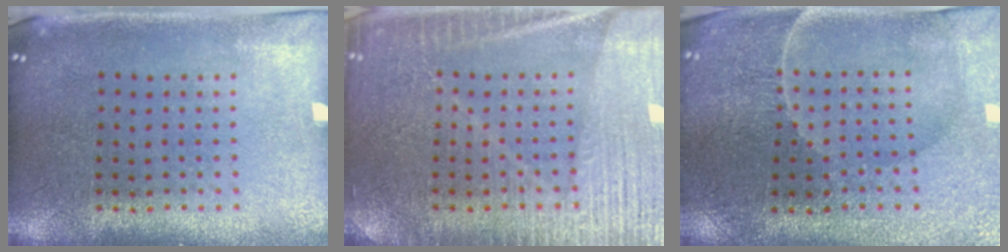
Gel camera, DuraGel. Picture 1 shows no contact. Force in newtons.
{"total": 5.4, "press": 5.3, "slide": 0.9}
{"total": 1.3, "press": 1.2, "slide": 0.3}